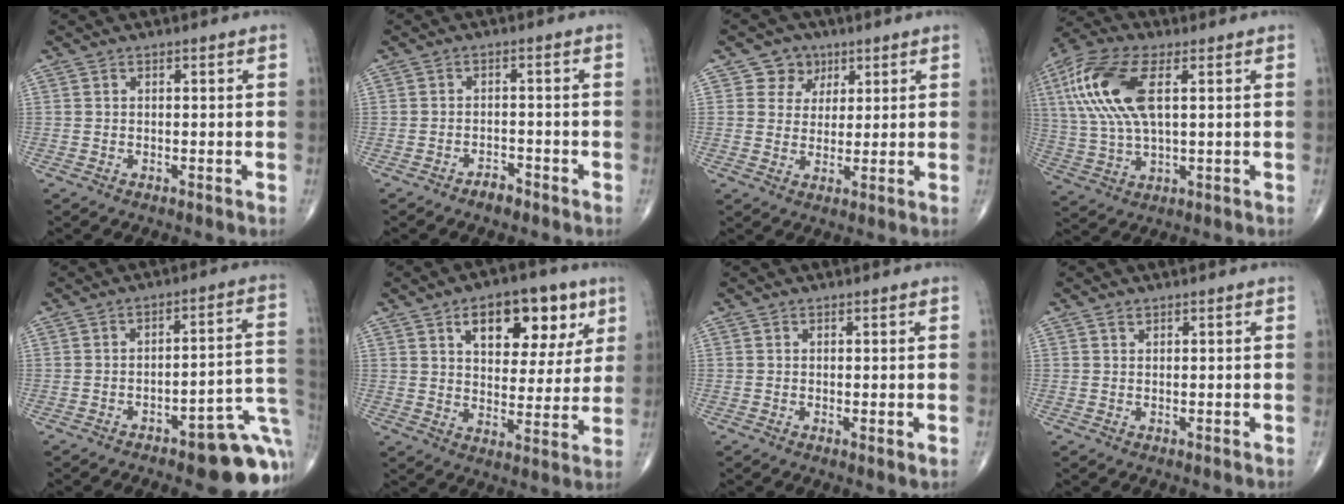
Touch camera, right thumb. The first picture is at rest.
{"total": 2.3, "force": [-1.8, 1.1, 0.9], "torque": [-0.014, 0.009, -0.032]}
{"total": 5.3, "force": [2.5, 4.6, 0.7], "torque": [0.017, -0.007, 0.038]}
{"total": 16.3, "force": [4.3, 7.2, 13.9], "torque": [-0.308, 0.009, 0.082]}
{"total": 15.7, "force": [-7.6, 5.5, 12.6], "torque": [-0.075, 0.066, -0.089]}
{"total": 16.0, "force": [7.5, 8.8, 11.2], "torque": [-0.110, -0.018, 0.112]}
{"total": 1.0, "force": [0.1, 0.3, 1.0], "torque": [-0.019, -0.006, 0.001]}
{"total": 0.8, "force": [0.6, 0.5, 0.3], "torque": [-0.001, -0.002, 0.010]}